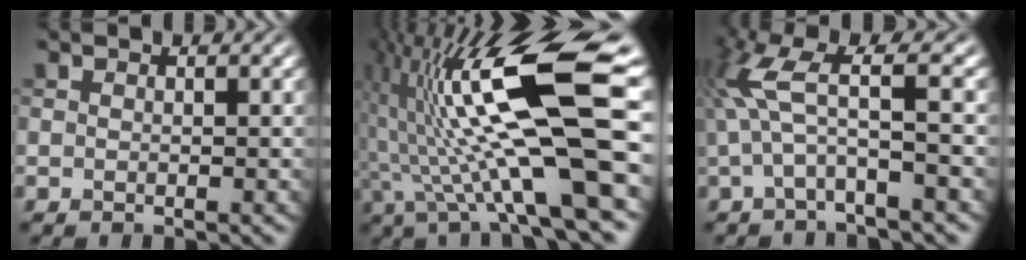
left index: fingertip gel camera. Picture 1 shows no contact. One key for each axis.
{"total": 15.6, "fx": 1.3, "fy": 3.2, "fz": 15.2, "tx": -0.265, "ty": 0.015, "tz": 0.026}
{"total": 5.1, "fx": 0.9, "fy": 0.5, "fz": 5.0, "tx": -0.114, "ty": 0.011, "tz": 0.014}